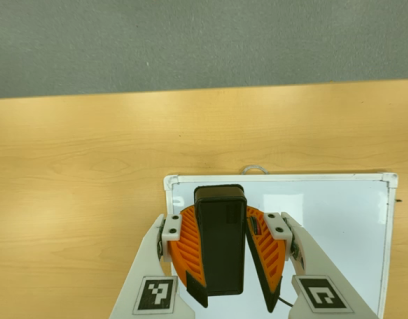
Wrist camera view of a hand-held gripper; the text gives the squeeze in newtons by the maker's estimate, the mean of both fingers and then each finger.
{"total": 10.3, "left": 10.2, "right": 10.4}